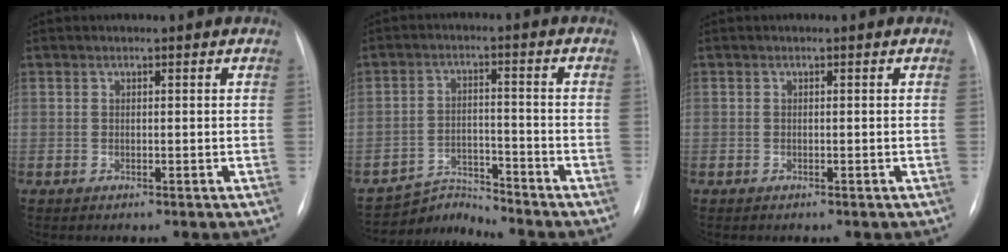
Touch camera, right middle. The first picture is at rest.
{"total": 5.4, "force": [-5.0, -0.8, -1.9], "torque": [0.027, 0.002, -0.086]}
{"total": 0.0}